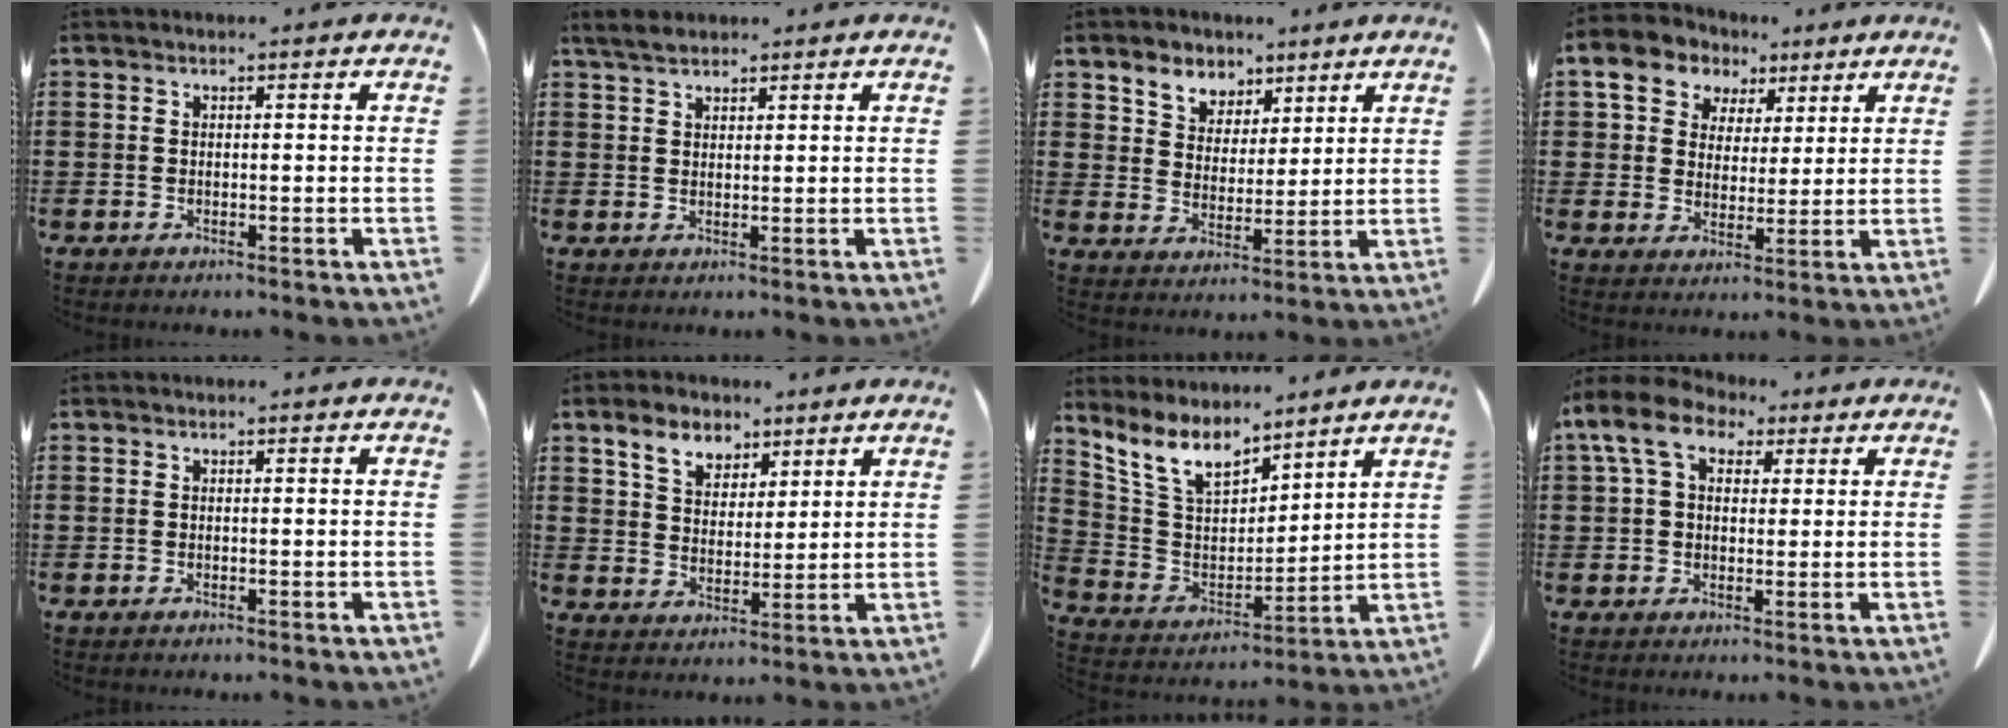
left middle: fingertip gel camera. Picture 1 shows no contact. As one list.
[{"total": 3.0, "force": [2.4, 1.1, 1.4], "torque": [-0.034, 0.004, 0.045]}, {"total": 5.0, "force": [4.0, 3.0, -0.1], "torque": [-0.027, -0.009, 0.070]}, {"total": 7.9, "force": [4.4, 6.3, 2.0], "torque": [-0.071, -0.005, 0.080]}, {"total": 0.0}, {"total": 6.4, "force": [4.4, 3.9, 2.4], "torque": [-0.059, 0.005, 0.081]}, {"total": 8.9, "force": [7.0, 3.9, 4.0], "torque": [-0.111, -0.025, 0.128]}, {"total": 7.9, "force": [4.0, 4.9, 4.6], "torque": [-0.117, 0.009, 0.071]}]